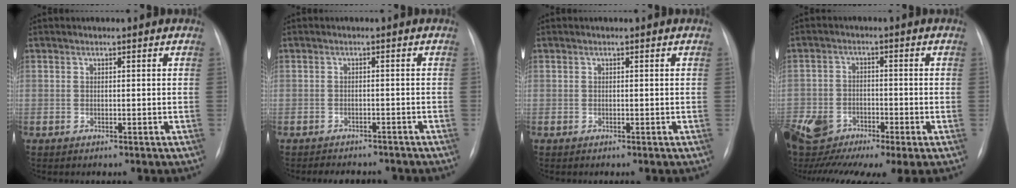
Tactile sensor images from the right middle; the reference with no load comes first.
{"total": 6.3, "force": [-5.7, 2.2, 1.7], "torque": [-0.025, 0.000, -0.066]}
{"total": 0.0}
{"total": 16.2, "force": [-8.6, 7.9, 11.2], "torque": [-0.276, -0.006, -0.142]}